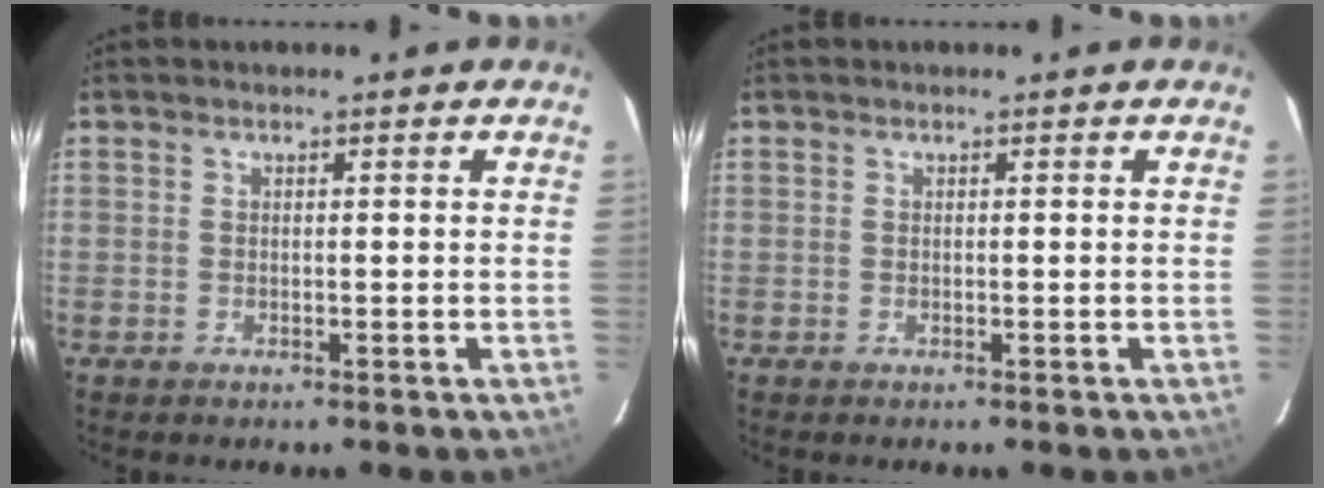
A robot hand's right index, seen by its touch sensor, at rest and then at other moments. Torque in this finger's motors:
{"motor_torque": [0.00, 0.00, 0.00, 0.00]}